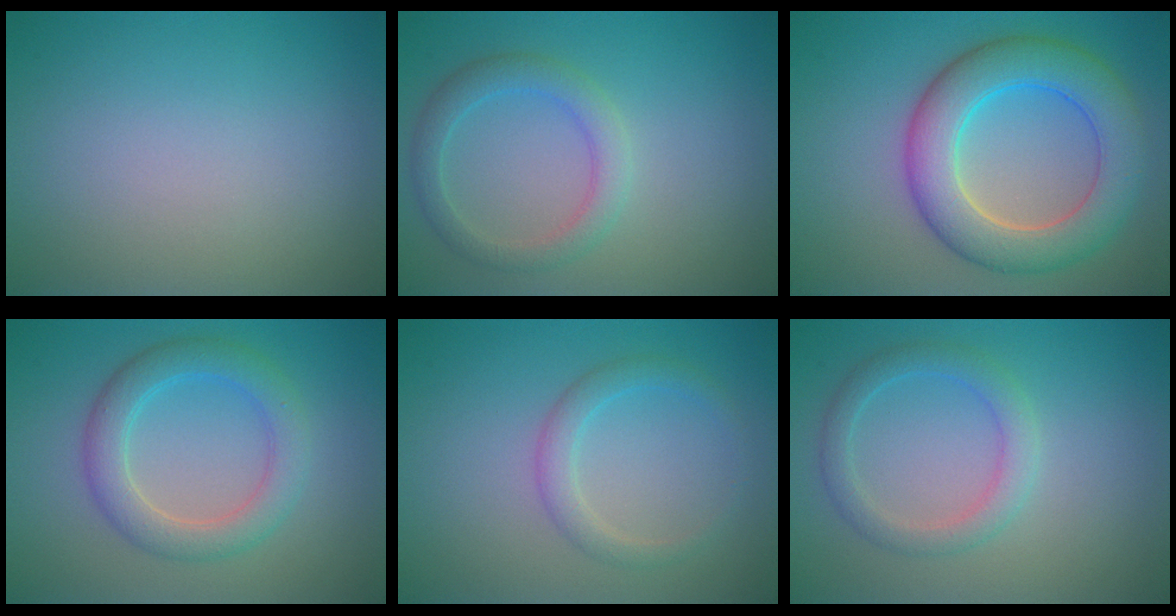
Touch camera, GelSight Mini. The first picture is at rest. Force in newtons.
{"total": 2.9, "press": 2.9, "slide": 0.2}
{"total": 7.6, "press": 7.6, "slide": 0.1}
{"total": 4.2, "press": 4.2, "slide": 0.2}
{"total": 2.1, "press": 2.1, "slide": 0.0}
{"total": 2.7, "press": 2.7, "slide": 0.1}